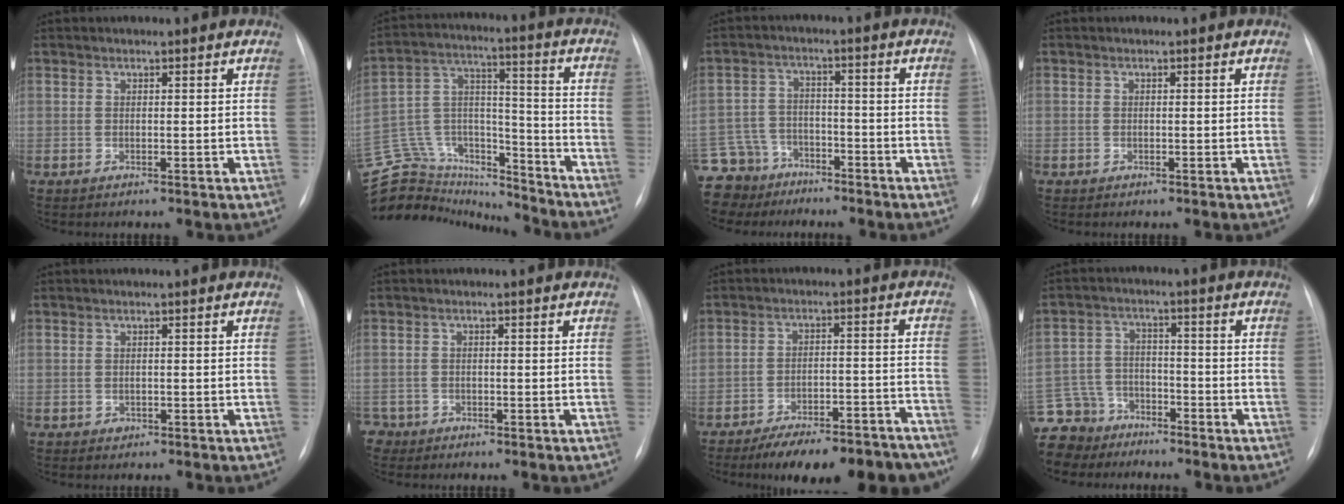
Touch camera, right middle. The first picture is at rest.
{"total": 27.2, "force": [-24.5, 8.7, 8.0], "torque": [-0.210, 0.029, -0.382]}
{"total": 11.3, "force": [-8.8, 7.0, 1.4], "torque": [-0.056, 0.018, -0.148]}
{"total": 0.7, "force": [-0.4, 0.6, 0.0], "torque": [-0.003, 0.005, -0.006]}
{"total": 0.8, "force": [-0.3, 0.7, 0.2], "torque": [-0.002, 0.002, -0.004]}
{"total": 2.4, "force": [-1.6, 1.7, -0.5], "torque": [0.009, 0.006, -0.031]}
{"total": 17.7, "force": [-15.0, 4.5, 8.3], "torque": [-0.074, 0.025, -0.207]}
{"total": 10.3, "force": [-8.4, 5.9, 0.7], "torque": [-0.038, 0.012, -0.151]}